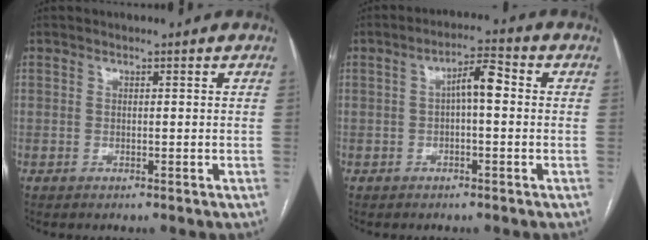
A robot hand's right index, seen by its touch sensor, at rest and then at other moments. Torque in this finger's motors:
{"motor_torque": [0.43, -0.08, 0.18, 0.05]}